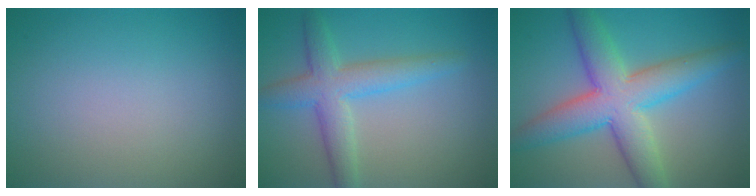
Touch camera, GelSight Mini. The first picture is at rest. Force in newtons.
{"total": 4.7, "press": 4.7, "slide": 0.1}
{"total": 8.0, "press": 8.0, "slide": 0.2}